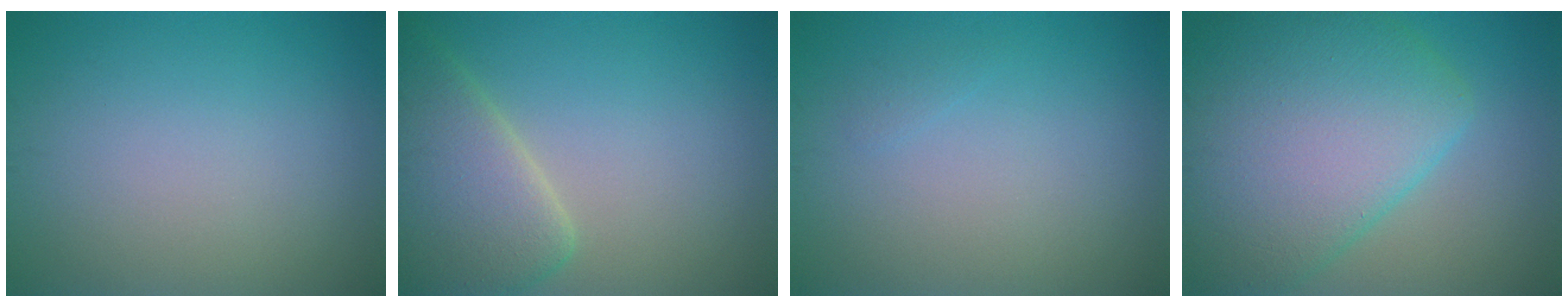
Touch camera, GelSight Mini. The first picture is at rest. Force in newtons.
{"total": 6.3, "press": 6.3, "slide": 0.8}
{"total": 0.5, "press": 0.5, "slide": 0.1}
{"total": 10.9, "press": 10.9, "slide": 0.7}